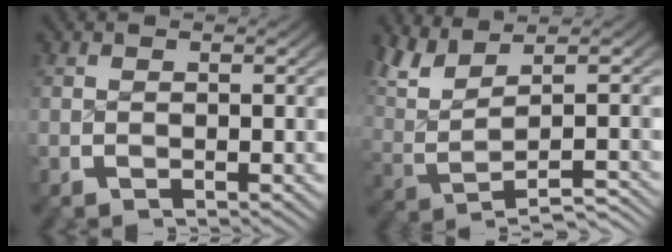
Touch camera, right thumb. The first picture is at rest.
{"total": 5.6, "force": [0.2, 2.5, 5.0], "torque": [-0.104, -0.005, 0.020]}